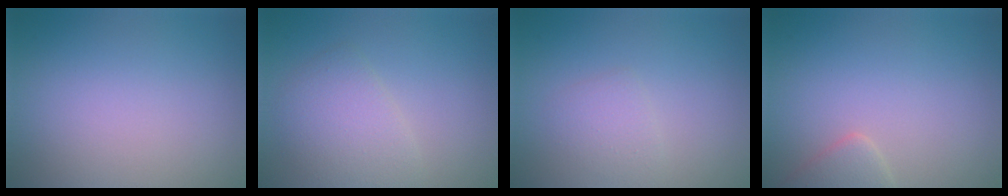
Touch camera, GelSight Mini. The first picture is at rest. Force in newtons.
{"total": 3.3, "press": 3.3, "slide": 0.0}
{"total": 1.5, "press": 1.5, "slide": 0.0}
{"total": 1.9, "press": 1.9, "slide": 0.2}